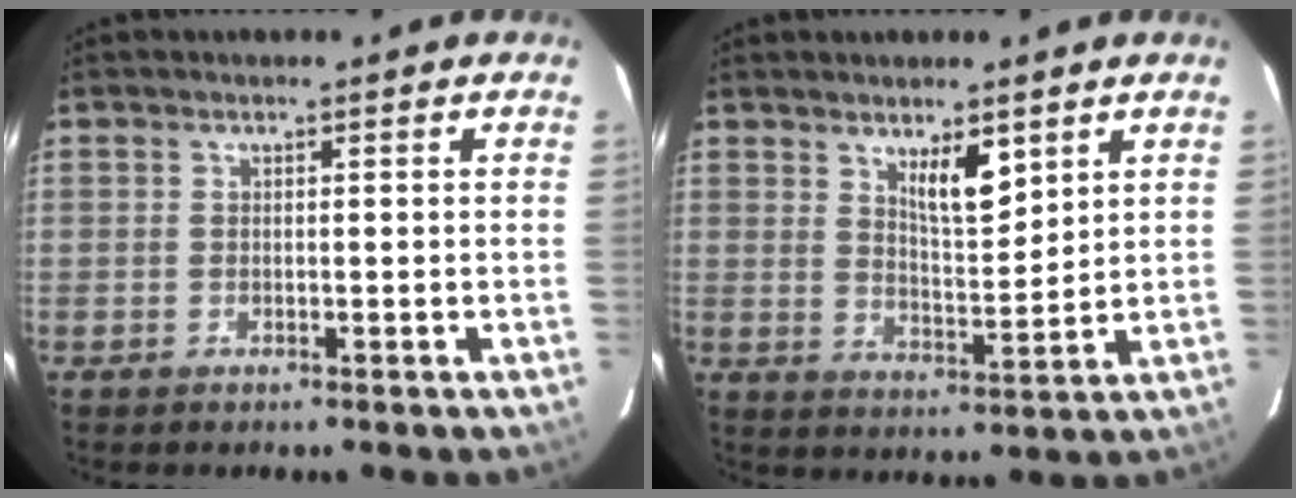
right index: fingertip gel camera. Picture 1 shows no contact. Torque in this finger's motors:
{"motor_torque": [0.21, 0.16, 0.10, 0.05]}